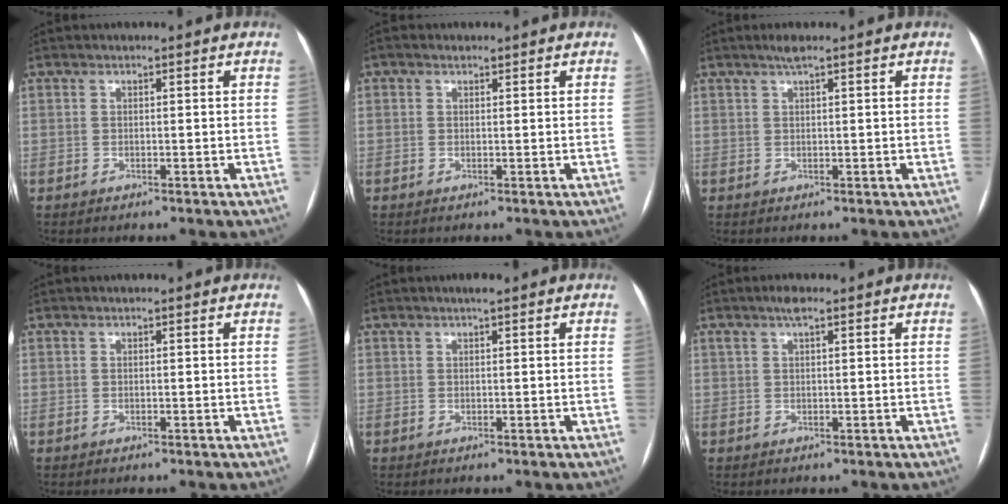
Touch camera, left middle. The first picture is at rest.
{"total": 0.8, "force": [0.5, 0.5, 0.4], "torque": [-0.009, 0.004, 0.006]}
{"total": 1.6, "force": [1.1, -0.1, 1.1], "torque": [-0.024, 0.007, 0.020]}
{"total": 0.0}
{"total": 1.1, "force": [0.8, 0.0, 0.8], "torque": [-0.015, 0.006, 0.011]}
{"total": 1.8, "force": [1.1, 0.3, 1.4], "torque": [-0.029, 0.012, 0.018]}